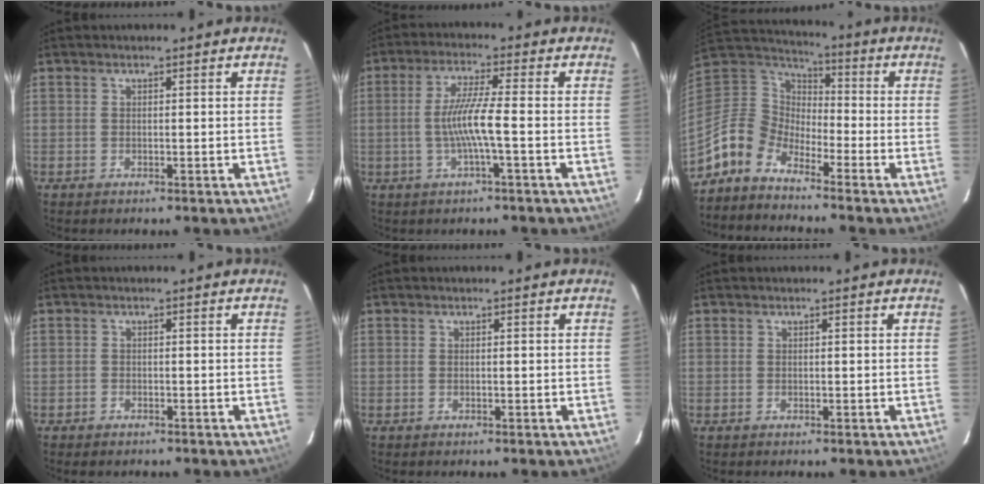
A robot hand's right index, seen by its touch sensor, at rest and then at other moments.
{"total": 6.8, "force": [-1.7, -0.6, 6.6], "torque": [-0.133, -0.001, -0.030]}
{"total": 10.0, "force": [-8.1, 5.1, 3.0], "torque": [-0.069, 0.022, -0.181]}
{"total": 1.4, "force": [-1.1, 0.8, 0.2], "torque": [-0.011, 0.002, -0.019]}
{"total": 0.0}
{"total": 0.0}